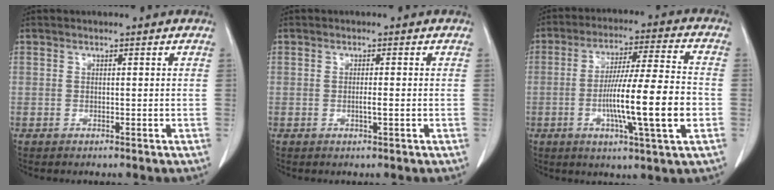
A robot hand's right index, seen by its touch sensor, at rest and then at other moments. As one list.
[{"total": 1.1, "force": [-0.3, -0.1, 1.1], "torque": [-0.023, 0.000, -0.003]}, {"total": 14.6, "force": [-3.3, 0.2, 14.2], "torque": [-0.246, -0.003, -0.057]}]